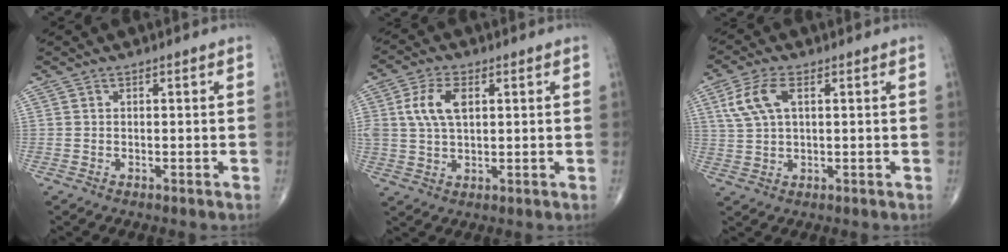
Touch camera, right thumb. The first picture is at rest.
{"total": 7.5, "force": [1.9, 4.2, 6.0], "torque": [-0.124, 0.003, 0.037]}
{"total": 6.8, "force": [2.2, 3.3, 5.5], "torque": [-0.129, 0.008, 0.048]}